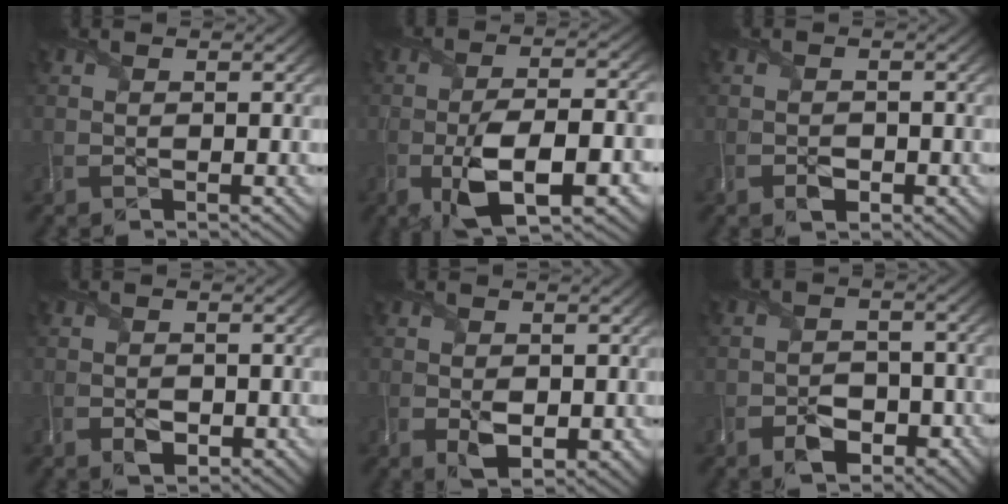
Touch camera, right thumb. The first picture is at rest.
{"total": 11.3, "force": [-4.1, 4.3, 9.6], "torque": [-0.180, -0.013, -0.067]}
{"total": 2.1, "force": [-1.1, 1.3, 1.2], "torque": [-0.023, -0.007, -0.019]}
{"total": 2.4, "force": [-0.9, 1.7, 1.5], "torque": [-0.030, -0.013, -0.015]}
{"total": 3.5, "force": [-0.3, 2.2, 2.7], "torque": [-0.057, -0.017, 0.000]}
{"total": 4.4, "force": [-2.5, 2.8, 2.4], "torque": [-0.039, -0.008, -0.046]}